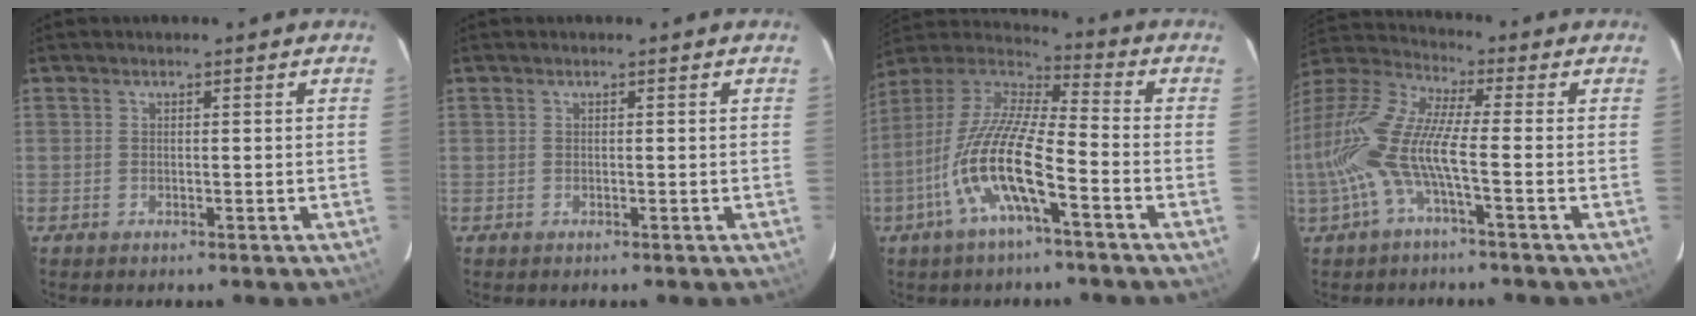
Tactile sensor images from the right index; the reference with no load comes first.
{"total": 0.0}
{"total": 15.3, "force": [-6.4, 3.0, 13.6], "torque": [-0.271, -0.011, -0.130]}
{"total": 14.4, "force": [-3.4, 2.5, 13.7], "torque": [-0.273, -0.006, -0.075]}